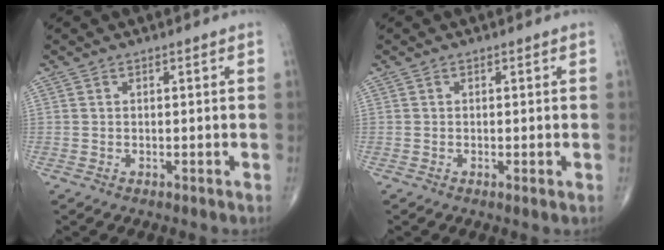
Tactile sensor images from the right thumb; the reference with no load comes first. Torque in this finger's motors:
{"motor_torque": [-0.15, -0.09, -0.32, -0.08, -0.04]}